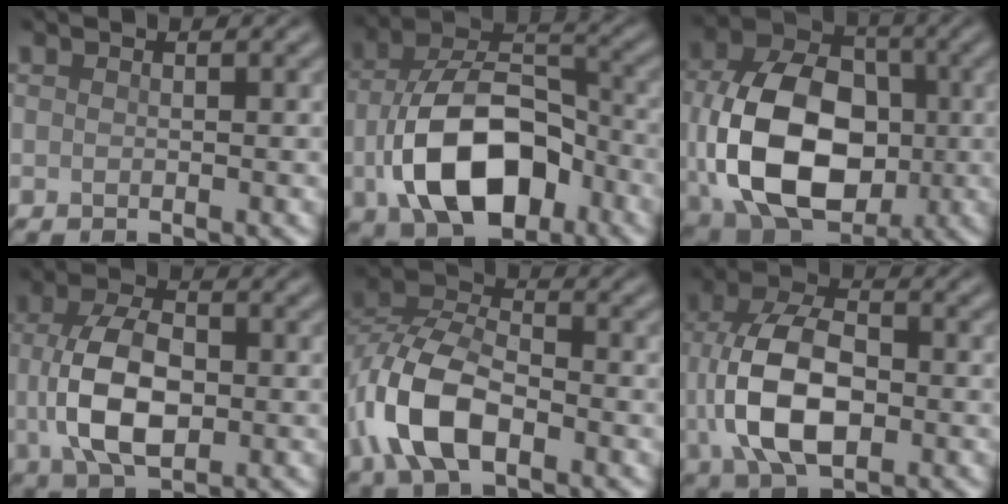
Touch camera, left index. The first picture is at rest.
{"total": 11.5, "force": [-3.7, 6.9, 8.5], "torque": [-0.161, -0.001, -0.070]}
{"total": 13.8, "force": [-0.9, 10.0, 9.5], "torque": [-0.194, -0.021, -0.013]}
{"total": 7.5, "force": [-0.3, 4.4, 6.1], "torque": [-0.132, -0.003, -0.008]}
{"total": 8.2, "force": [-3.2, 4.6, 6.0], "torque": [-0.126, 0.009, -0.074]}
{"total": 9.6, "force": [-0.9, 5.7, 7.6], "torque": [-0.167, 0.000, -0.018]}